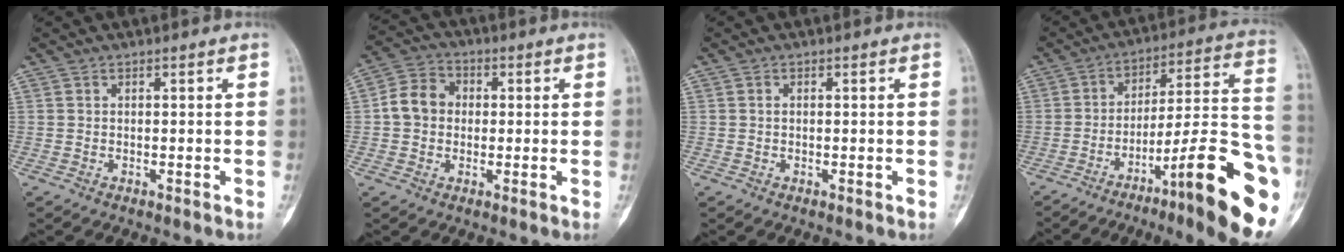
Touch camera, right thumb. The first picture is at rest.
{"total": 7.2, "force": [0.1, 6.2, 3.8], "torque": [-0.055, 0.020, -0.010]}
{"total": 0.5, "force": [0.0, 0.4, 0.4], "torque": [-0.008, 0.000, 0.000]}
{"total": 23.9, "force": [-10.6, 3.8, 21.1], "torque": [-0.240, 0.065, -0.156]}